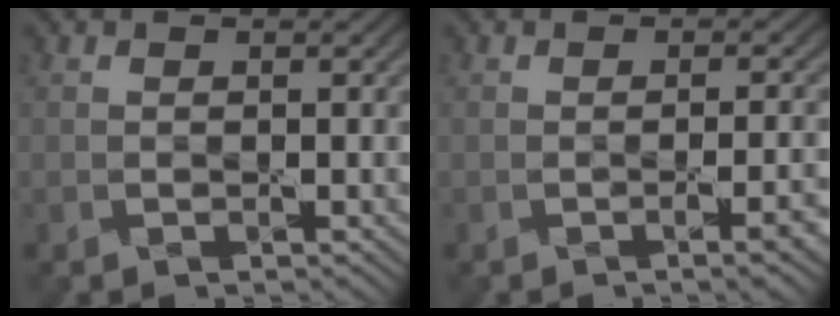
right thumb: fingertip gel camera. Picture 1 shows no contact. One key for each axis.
{"total": 3.2, "fx": -1.1, "fy": 0.8, "fz": 2.9, "tx": -0.038, "ty": 0.004, "tz": -0.019}